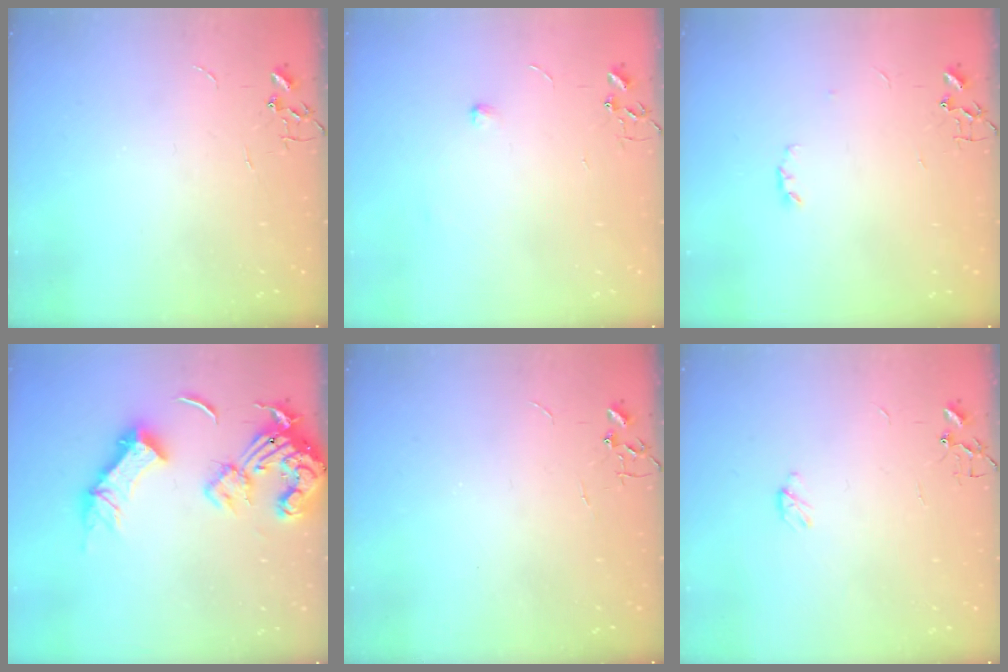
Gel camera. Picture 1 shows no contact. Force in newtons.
{"total": 5.2, "press": 5.2, "slide": 0.7}
{"total": 3.2, "press": 3.2, "slide": 0.6}
{"total": 18.2, "press": 18.1, "slide": 2.1}
{"total": 0.0}
{"total": 2.9, "press": 2.9, "slide": 0.4}